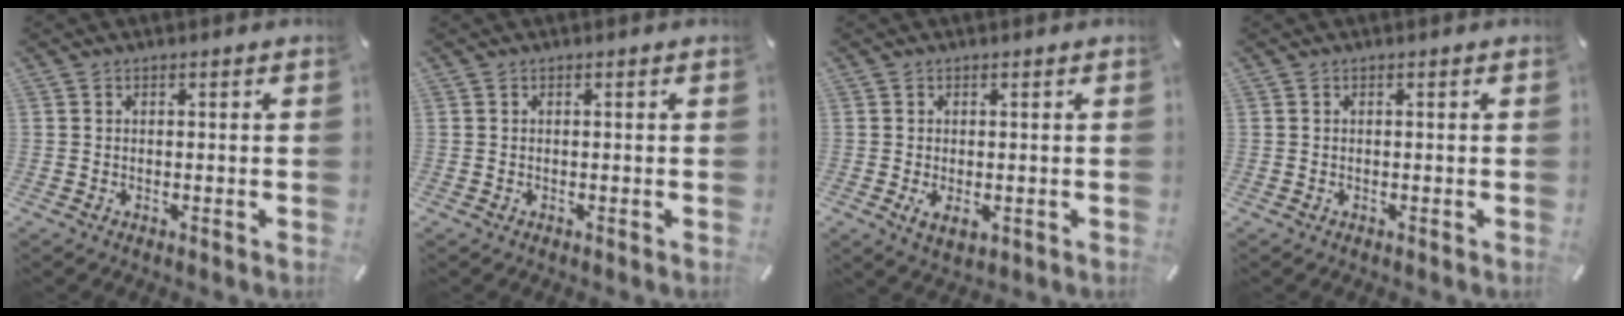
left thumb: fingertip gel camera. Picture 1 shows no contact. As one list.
[{"total": 0.0}, {"total": 2.7, "force": [-0.3, 1.2, 2.3], "torque": [-0.046, 0.000, -0.004]}, {"total": 0.0}]